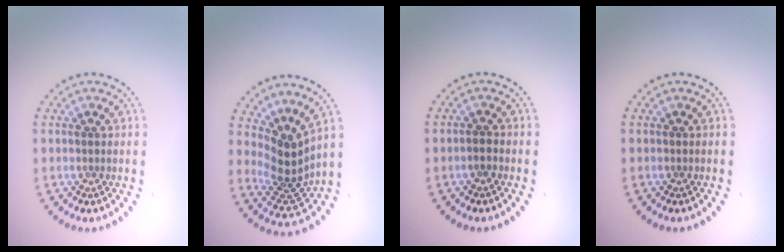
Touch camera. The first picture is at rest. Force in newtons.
{"total": 4.0, "press": 2.9, "slide": 2.7}
{"total": 1.0, "press": 0.9, "slide": 0.4}
{"total": 0.0}